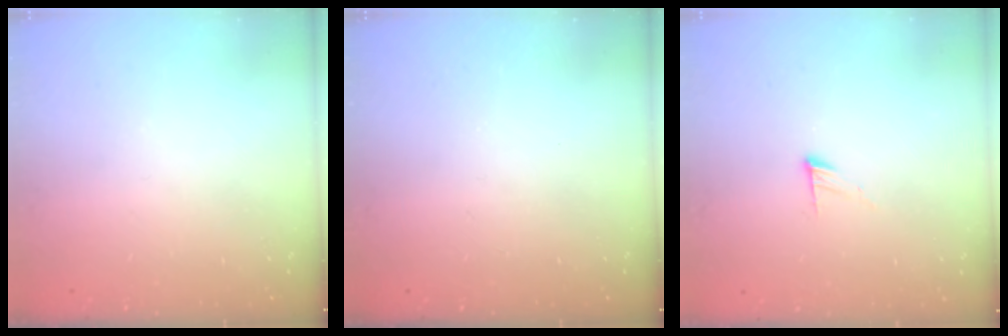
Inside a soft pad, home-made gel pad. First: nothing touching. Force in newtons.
{"total": 0.0}
{"total": 4.5, "press": 4.5, "slide": 0.4}